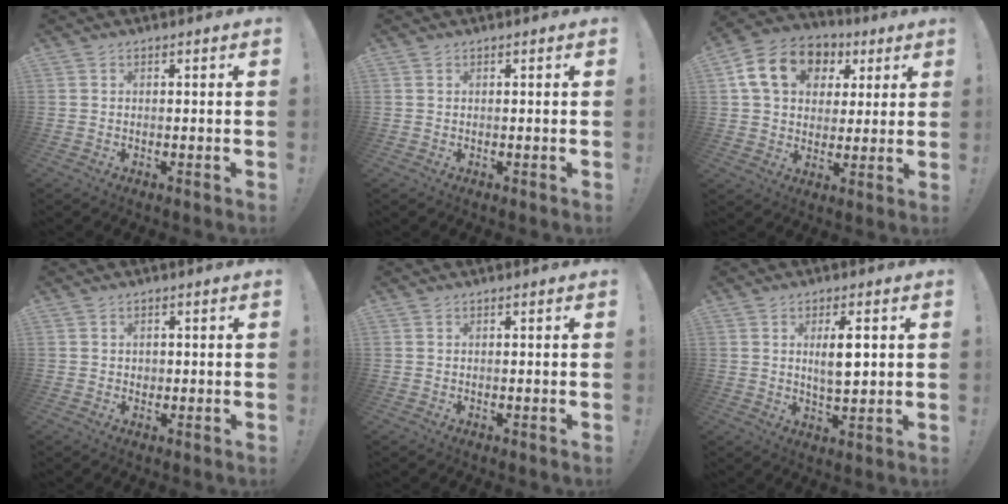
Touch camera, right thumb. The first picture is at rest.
{"total": 0.0}
{"total": 17.3, "force": [6.3, 12.9, 9.6], "torque": [-0.152, -0.002, 0.124]}
{"total": 1.3, "force": [0.1, 1.3, 0.3], "torque": [0.000, 0.001, 0.001]}
{"total": 0.0}
{"total": 7.3, "force": [1.6, 2.4, 6.7], "torque": [-0.110, -0.003, 0.023]}